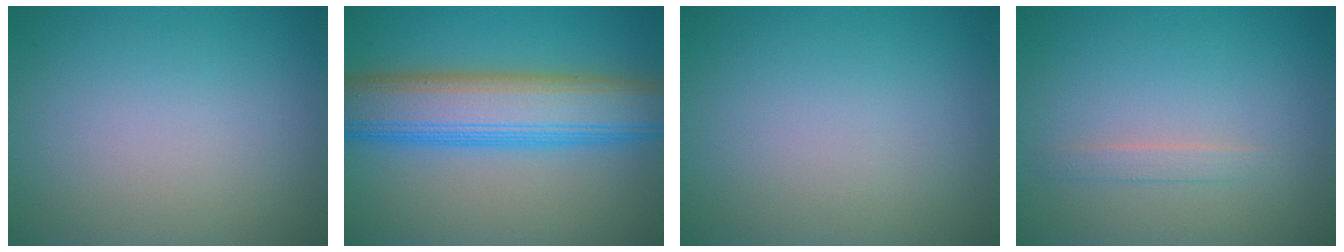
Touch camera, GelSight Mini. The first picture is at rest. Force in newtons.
{"total": 9.4, "press": 9.4, "slide": 0.3}
{"total": 0.0}
{"total": 1.1, "press": 1.1, "slide": 0.1}